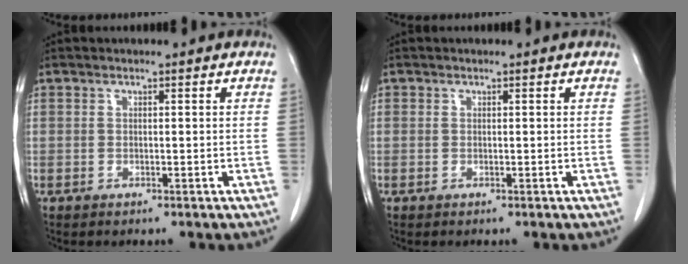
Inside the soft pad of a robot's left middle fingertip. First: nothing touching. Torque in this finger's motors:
{"motor_torque": [-0.17, -0.11, -0.09, -0.03]}